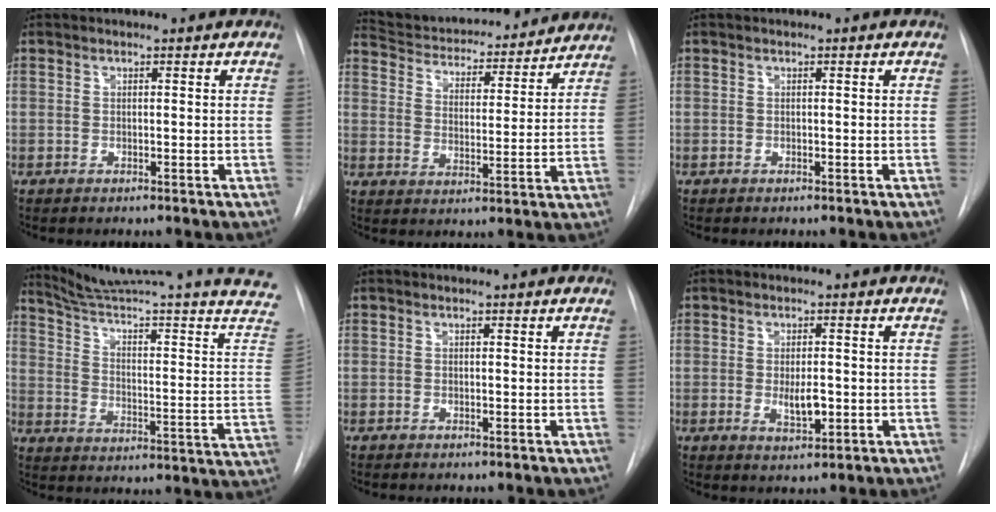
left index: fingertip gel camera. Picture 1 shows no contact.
{"total": 19.9, "force": [18.5, 4.5, 5.5], "torque": [-0.088, 0.009, 0.261]}
{"total": 0.0}
{"total": 26.5, "force": [24.0, -2.5, 11.0], "torque": [-0.166, -0.114, 0.318]}
{"total": 0.0}
{"total": 3.6, "force": [-0.4, 1.4, 3.2], "torque": [-0.055, -0.005, -0.002]}